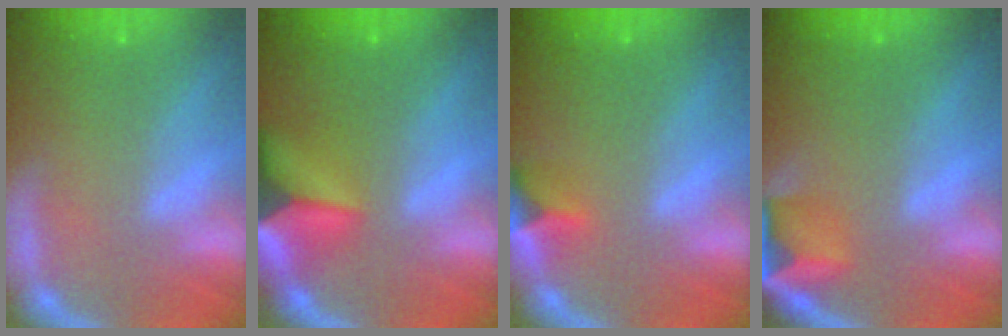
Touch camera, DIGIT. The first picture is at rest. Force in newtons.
{"total": 8.4}
{"total": 2.4}
{"total": 4.4}